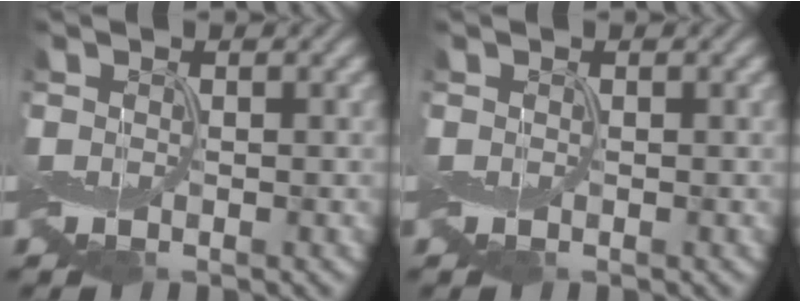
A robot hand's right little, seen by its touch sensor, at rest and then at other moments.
{"total": 0.0}